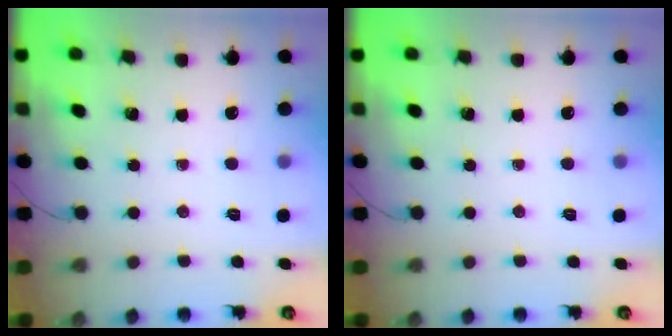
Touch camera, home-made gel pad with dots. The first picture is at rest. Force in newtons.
{"total": 0.0}